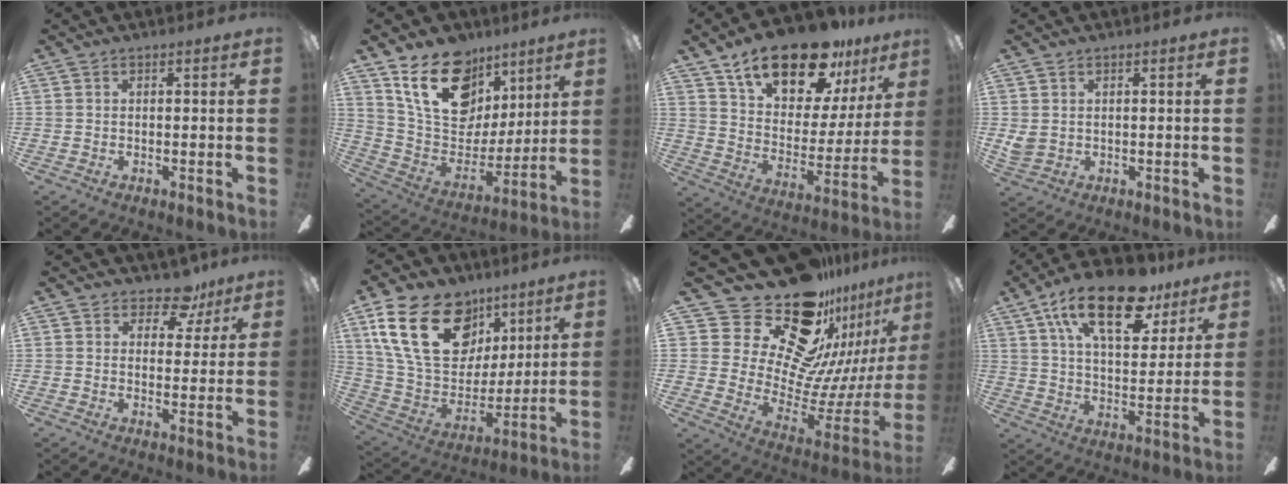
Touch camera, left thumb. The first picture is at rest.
{"total": 21.9, "force": [12.5, 14.0, 11.3], "torque": [-0.190, -0.058, 0.229]}
{"total": 22.0, "force": [15.9, 9.3, 12.2], "torque": [-0.198, -0.094, 0.275]}
{"total": 2.6, "force": [1.2, 2.1, 1.0], "torque": [-0.014, 0.000, 0.022]}
{"total": 8.1, "force": [6.0, 4.4, 3.2], "torque": [-0.036, -0.033, 0.104]}
{"total": 25.4, "force": [12.0, 16.6, 15.0], "torque": [-0.293, -0.046, 0.219]}
{"total": 27.7, "force": [19.8, 13.8, 13.5], "torque": [-0.245, -0.169, 0.374]}
{"total": 21.5, "force": [13.3, 9.5, 14.0], "torque": [-0.232, -0.053, 0.223]}